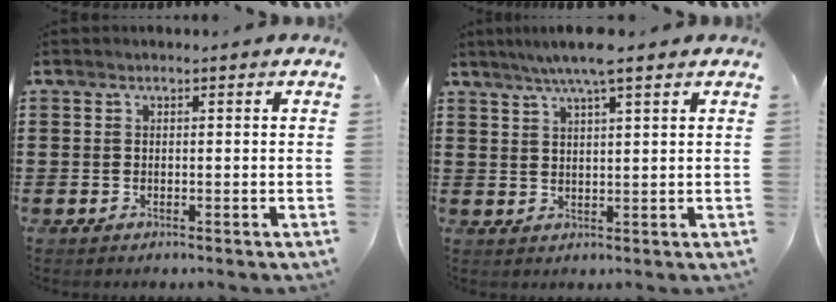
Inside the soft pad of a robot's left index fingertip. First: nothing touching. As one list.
[{"total": 5.4, "force": [4.1, 0.2, 3.6], "torque": [-0.078, -0.001, 0.073]}]